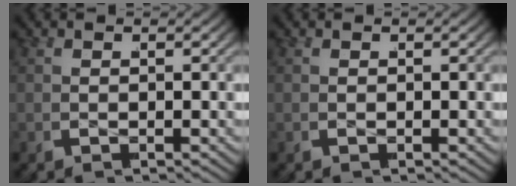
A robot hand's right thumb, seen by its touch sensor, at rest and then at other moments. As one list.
[{"total": 0.0}]